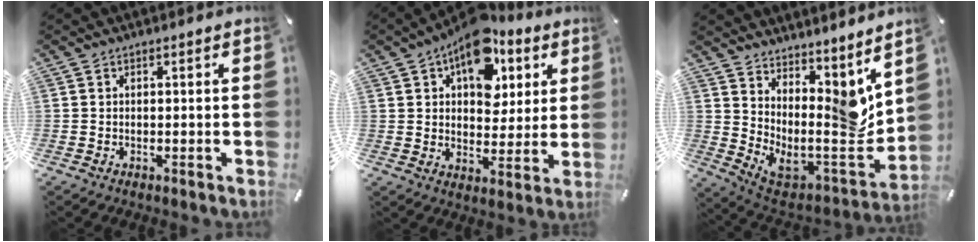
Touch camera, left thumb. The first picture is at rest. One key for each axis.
{"total": 14.6, "fx": 7.6, "fy": 9.3, "fz": 8.3, "tx": -0.113, "ty": -0.044, "tz": 0.134}
{"total": 7.5, "fx": 2.7, "fy": 5.4, "fz": 4.4, "tx": -0.014, "ty": -0.098, "tz": 0.050}